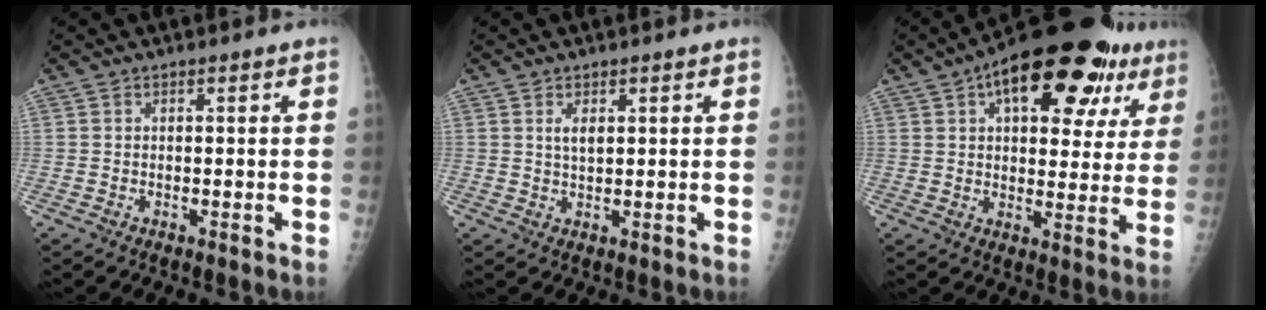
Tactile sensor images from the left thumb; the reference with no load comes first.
{"total": 1.9, "force": [0.8, 0.9, 1.5], "torque": [-0.024, -0.007, 0.019]}
{"total": 23.7, "force": [11.8, 11.0, 17.4], "torque": [-0.215, 0.008, 0.164]}